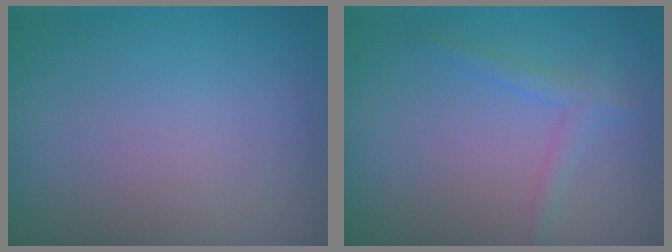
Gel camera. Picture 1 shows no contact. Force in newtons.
{"total": 1.5, "press": 1.5, "slide": 0.0}